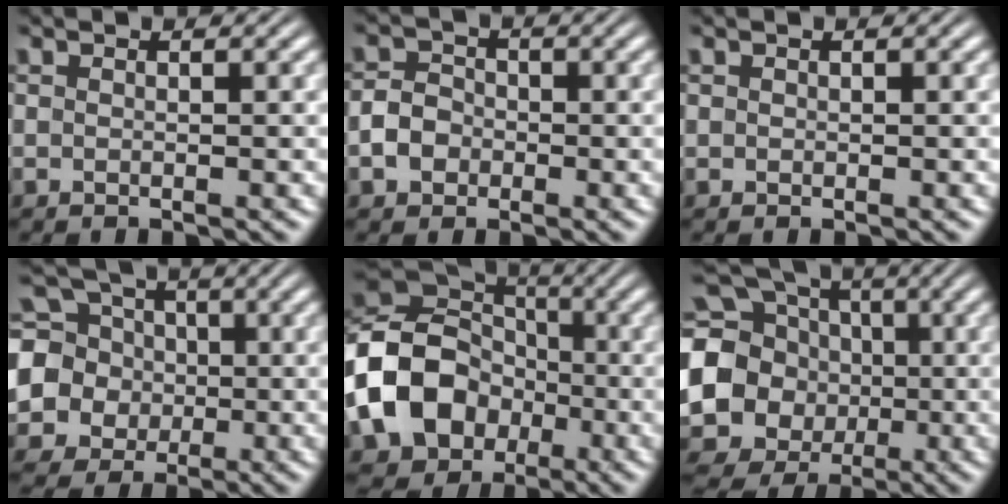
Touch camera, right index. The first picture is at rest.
{"total": 3.4, "force": [-1.2, 2.9, 1.3], "torque": [-0.023, -0.006, -0.023]}
{"total": 0.0}
{"total": 14.6, "force": [-1.7, 13.6, 4.9], "torque": [-0.150, -0.060, -0.031]}
{"total": 14.0, "force": [-2.5, 11.7, 7.2], "torque": [-0.181, -0.057, -0.026]}
{"total": 18.9, "force": [-1.6, 17.3, 7.5], "torque": [-0.203, -0.070, -0.028]}